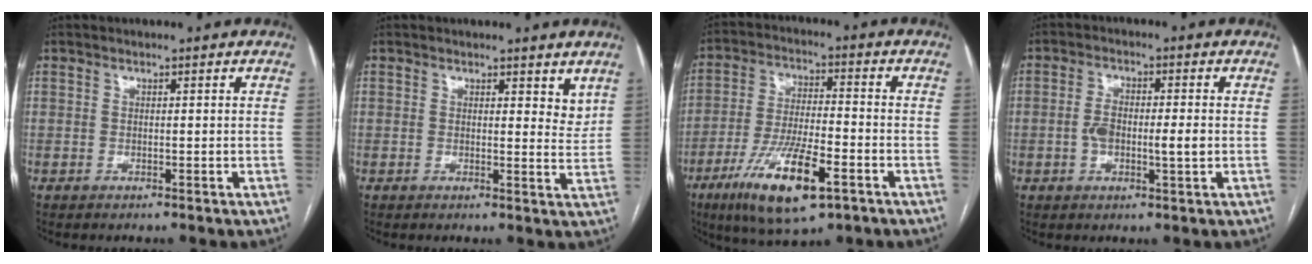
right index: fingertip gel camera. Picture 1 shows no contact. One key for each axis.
{"total": 3.5, "fx": 2.5, "fy": 1.5, "fz": 2.0, "tx": -0.015, "ty": -0.016, "tz": 0.025}
{"total": 14.4, "fx": -7.3, "fy": 3.3, "fz": 11.9, "tx": -0.232, "ty": -0.018, "tz": -0.122}
{"total": 5.3, "fx": -0.6, "fy": 1.8, "fz": 5.0, "tx": -0.099, "ty": 0.010, "tz": -0.007}